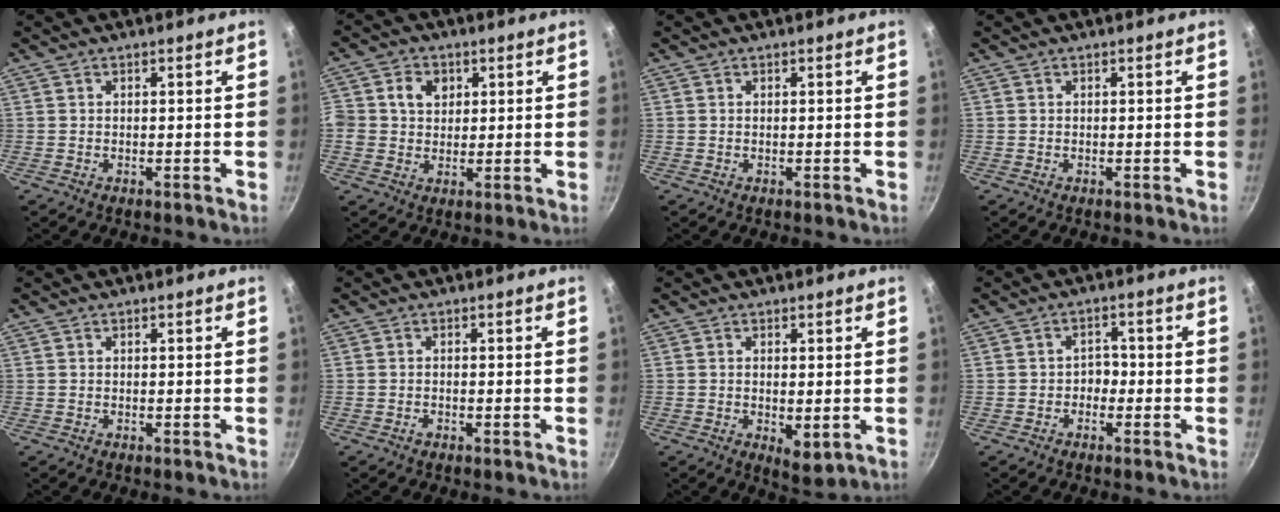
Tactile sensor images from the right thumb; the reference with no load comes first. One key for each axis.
{"total": 5.8, "fx": 1.4, "fy": 5.1, "fz": 2.5, "tx": -0.018, "ty": 0.000, "tz": 0.015}
{"total": 0.0}
{"total": 0.0}
{"total": 0.0}
{"total": 0.7, "fx": -0.5, "fy": 0.3, "fz": 0.5, "tx": -0.012, "ty": 0.003, "tz": -0.012}
{"total": 4.3, "fx": -0.4, "fy": 1.9, "fz": 3.8, "tx": -0.059, "ty": -0.016, "tz": -0.002}
{"total": 2.7, "fx": -1.0, "fy": 2.1, "fz": 1.3, "tx": 0.004, "ty": 0.017, "tz": -0.019}